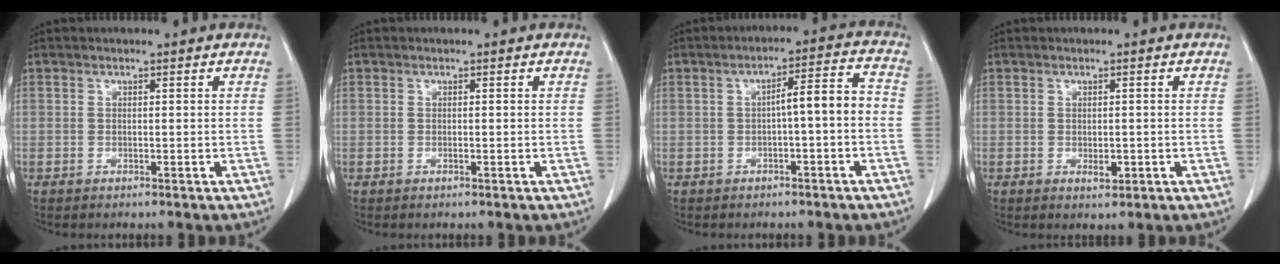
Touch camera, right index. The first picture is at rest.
{"total": 0.0}
{"total": 5.7, "force": [-1.1, 0.8, 5.5], "torque": [-0.078, 0.027, -0.016]}
{"total": 1.6, "force": [-0.4, 0.9, 1.3], "torque": [-0.017, -0.001, -0.002]}